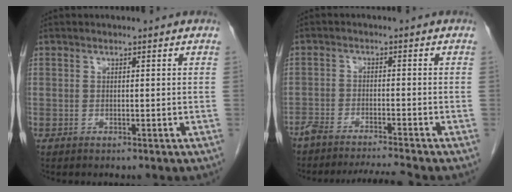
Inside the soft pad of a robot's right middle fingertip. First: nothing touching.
{"total": 6.6, "force": [-6.2, -0.8, 2.2], "torque": [-0.032, -0.005, -0.104]}